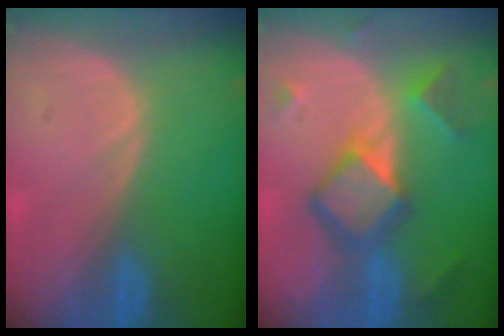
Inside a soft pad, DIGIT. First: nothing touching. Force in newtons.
{"total": 8.0, "press": 8.0, "slide": 0.5}